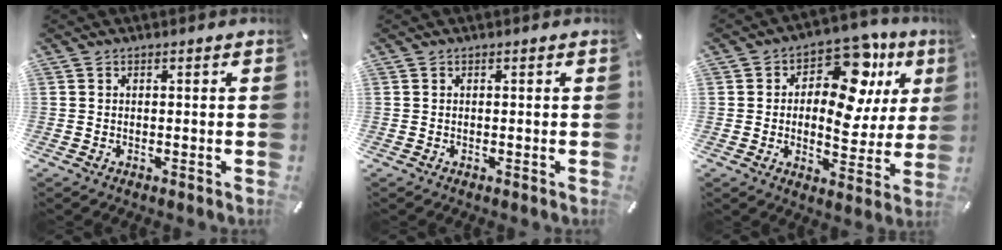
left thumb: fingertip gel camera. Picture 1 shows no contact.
{"total": 0.0}
{"total": 15.2, "force": [6.4, 8.9, 10.5], "torque": [-0.151, -0.043, 0.111]}